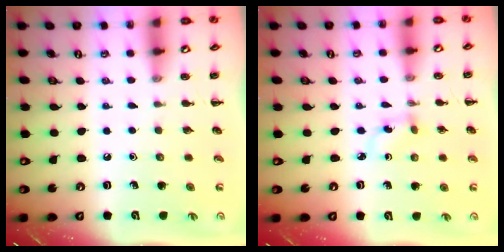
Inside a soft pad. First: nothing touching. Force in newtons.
{"total": 2.1, "press": 1.9, "slide": 1.0}